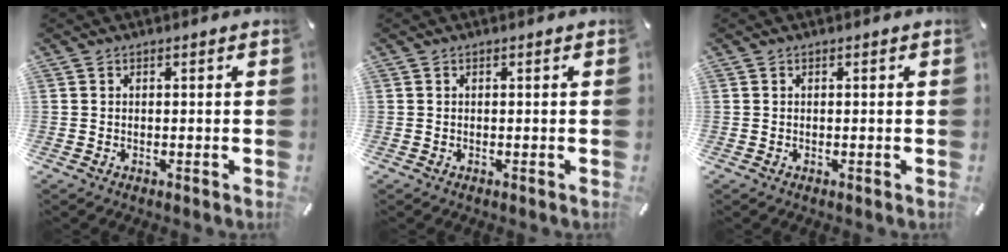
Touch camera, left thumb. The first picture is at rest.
{"total": 0.0}
{"total": 0.0}